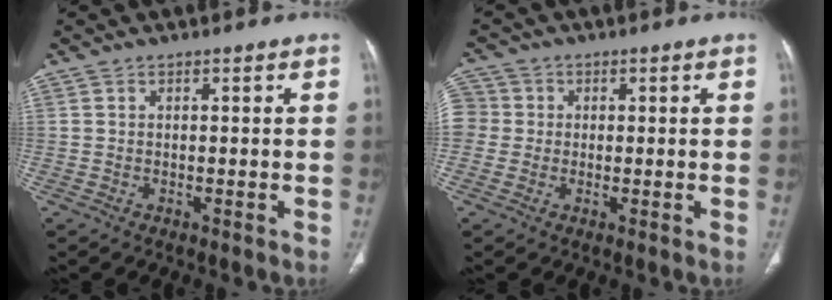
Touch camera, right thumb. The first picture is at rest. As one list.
[{"total": 7.4, "force": [0.4, 7.0, 2.3], "torque": [-0.051, 0.022, 0.008]}]